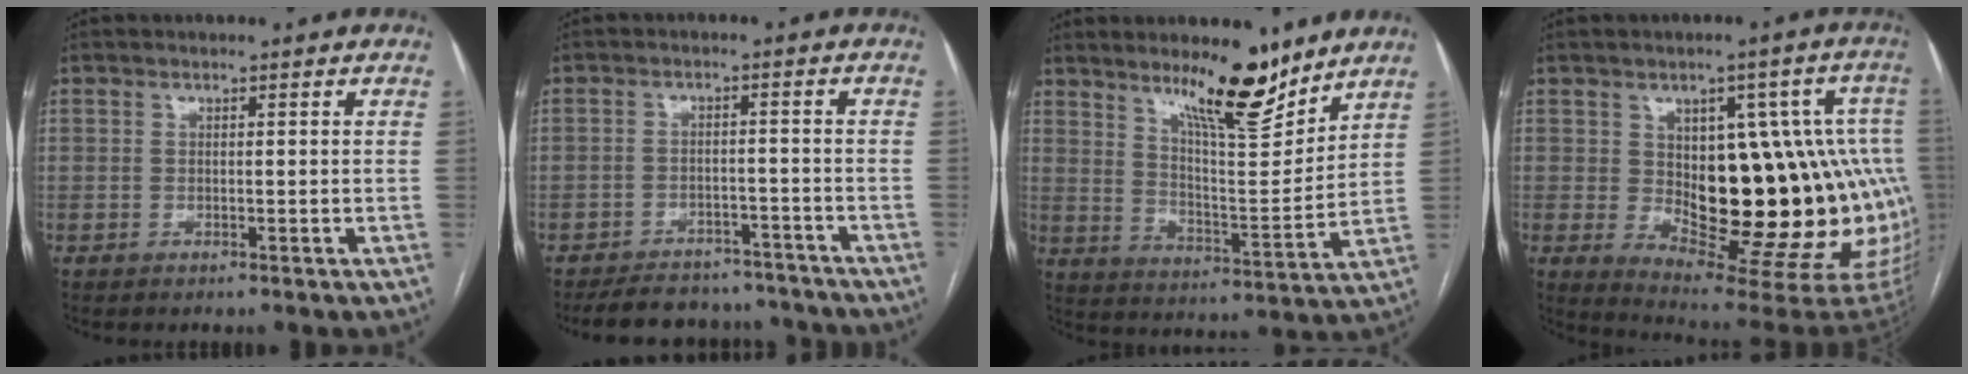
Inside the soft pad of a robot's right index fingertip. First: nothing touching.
{"total": 11.8, "force": [-10.8, 4.3, 2.1], "torque": [-0.027, 0.012, -0.138]}
{"total": 12.9, "force": [9.8, 1.9, 8.1], "torque": [-0.126, -0.021, 0.166]}
{"total": 24.4, "force": [-1.1, 9.0, 22.7], "torque": [-0.217, 0.022, 0.010]}